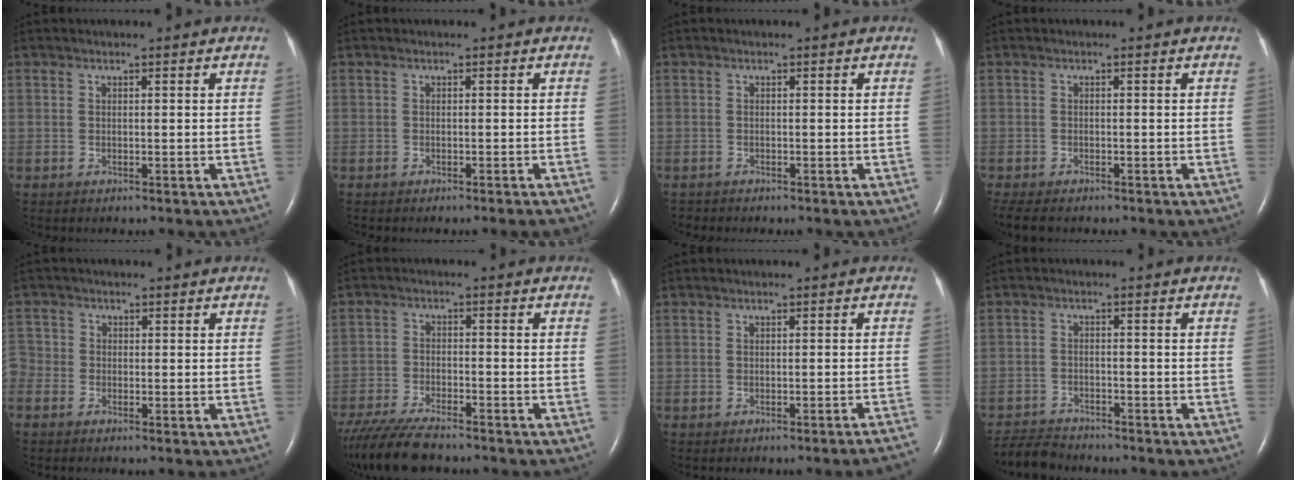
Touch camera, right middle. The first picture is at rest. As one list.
[{"total": 1.8, "force": [-1.4, -0.5, 0.9], "torque": [-0.009, 0.002, -0.016]}, {"total": 0.6, "force": [-0.6, 0.1, -0.1], "torque": [-0.008, -0.003, -0.012]}, {"total": 5.8, "force": [-4.7, 2.1, 2.8], "torque": [-0.052, -0.014, -0.072]}, {"total": 2.6, "force": [-1.3, 2.0, 0.8], "torque": [-0.023, 0.001, -0.030]}, {"total": 10.3, "force": [-8.8, 1.5, 5.2], "torque": [-0.095, -0.031, -0.149]}, {"total": 4.2, "force": [-3.9, -0.9, 1.3], "torque": [-0.003, -0.005, -0.041]}, {"total": 5.3, "force": [-5.2, 0.8, 0.4], "torque": [-0.009, -0.019, -0.093]}]